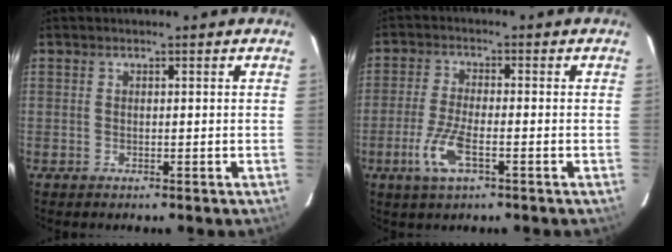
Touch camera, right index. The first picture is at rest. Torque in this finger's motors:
{"motor_torque": [0.88, -0.35, 0.24, 0.06]}